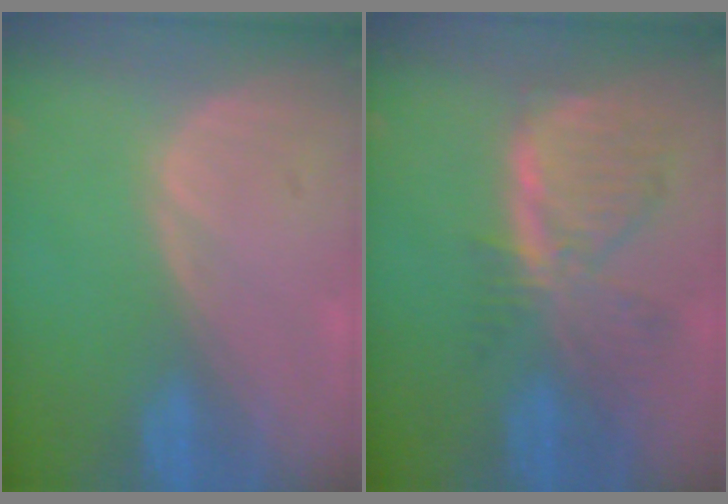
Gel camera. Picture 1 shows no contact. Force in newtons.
{"total": 7.9, "press": 7.0, "slide": 3.7}